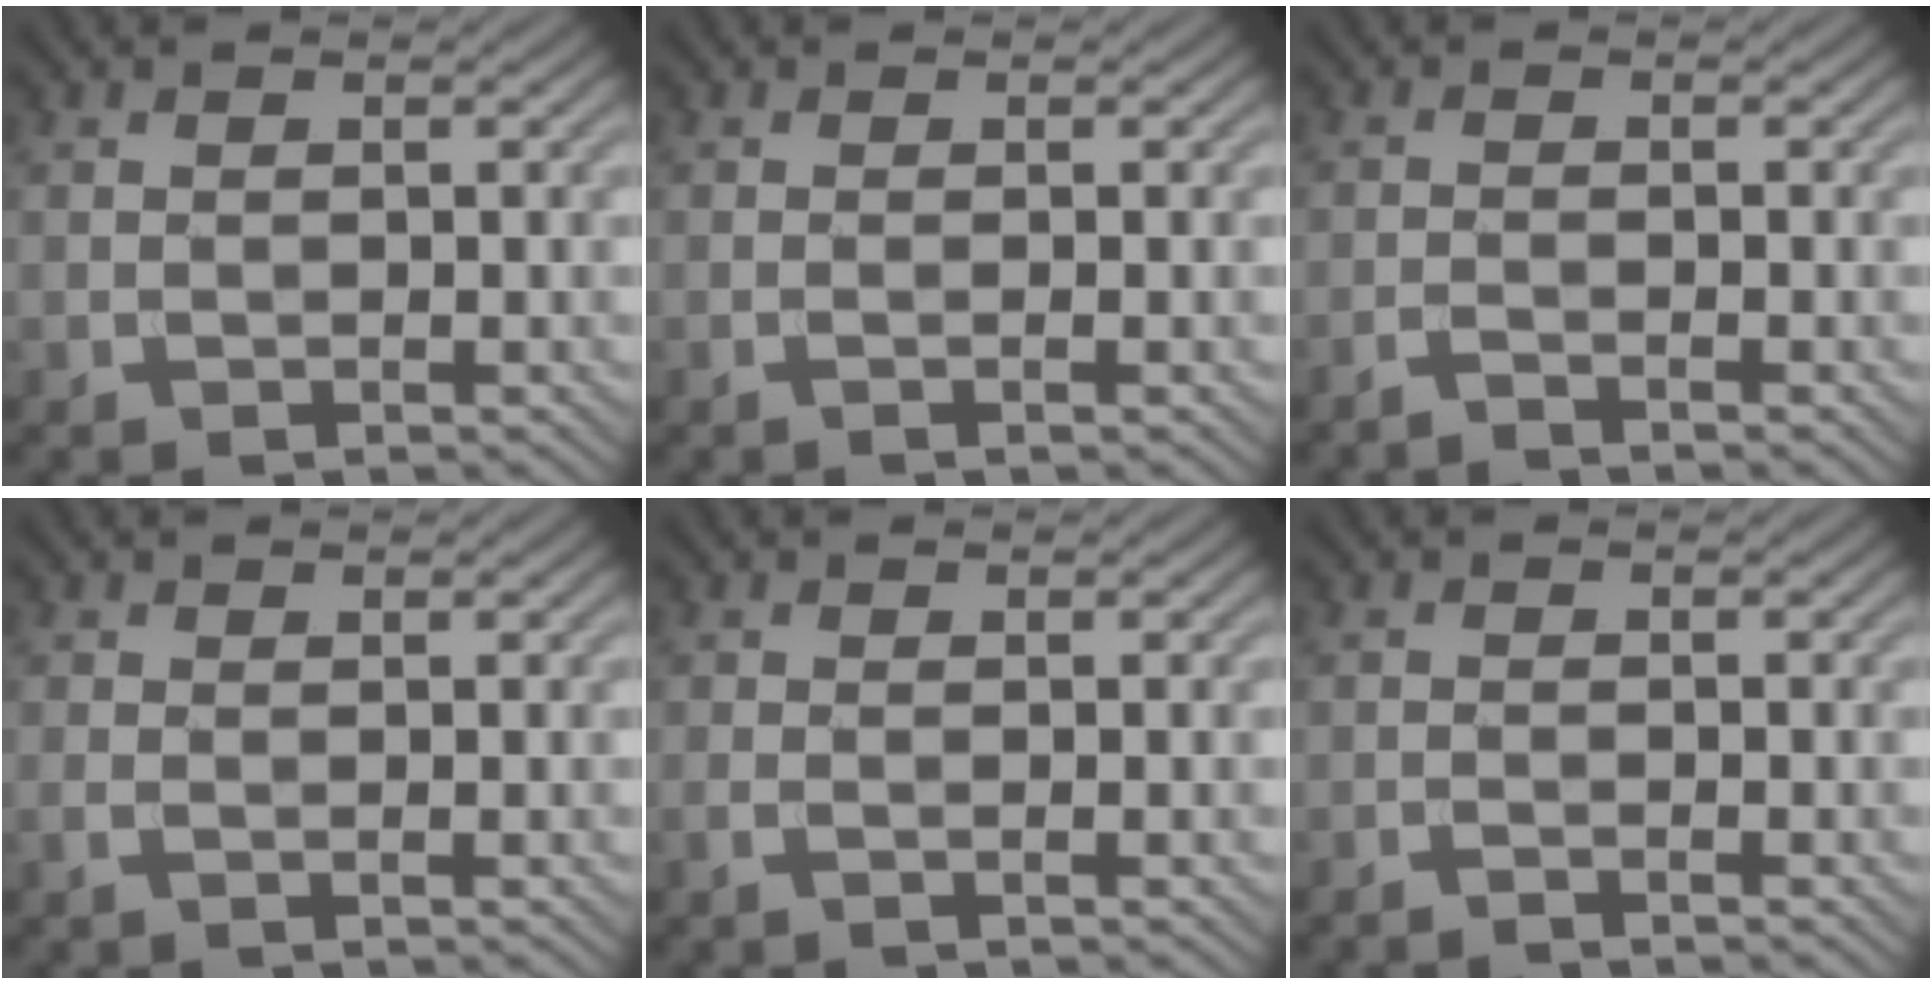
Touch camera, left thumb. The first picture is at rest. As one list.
[{"total": 0.8, "force": [-0.2, 0.0, 0.8], "torque": [-0.015, 0.001, -0.009]}, {"total": 1.4, "force": [-1.2, 0.0, 0.7], "torque": [-0.008, 0.000, -0.034]}, {"total": 0.8, "force": [0.1, 0.1, 0.7], "torque": [-0.020, 0.001, 0.000]}, {"total": 0.8, "force": [-0.2, 0.0, 0.8], "torque": [-0.020, 0.001, -0.007]}, {"total": 0.9, "force": [-0.7, 0.0, 0.4], "torque": [-0.006, 0.001, -0.019]}]